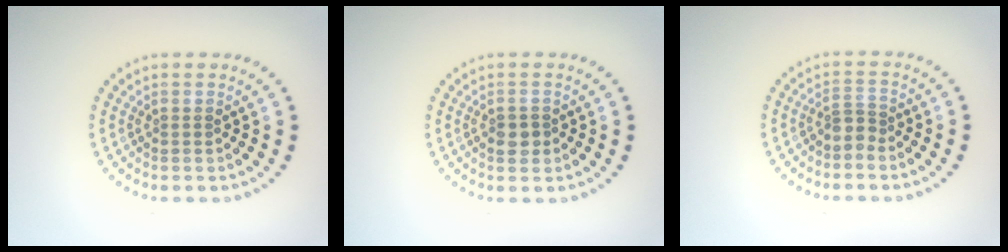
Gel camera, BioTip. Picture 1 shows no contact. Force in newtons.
{"total": 1.5, "press": 1.5, "slide": 0.3}
{"total": 1.5, "press": 1.0, "slide": 1.1}